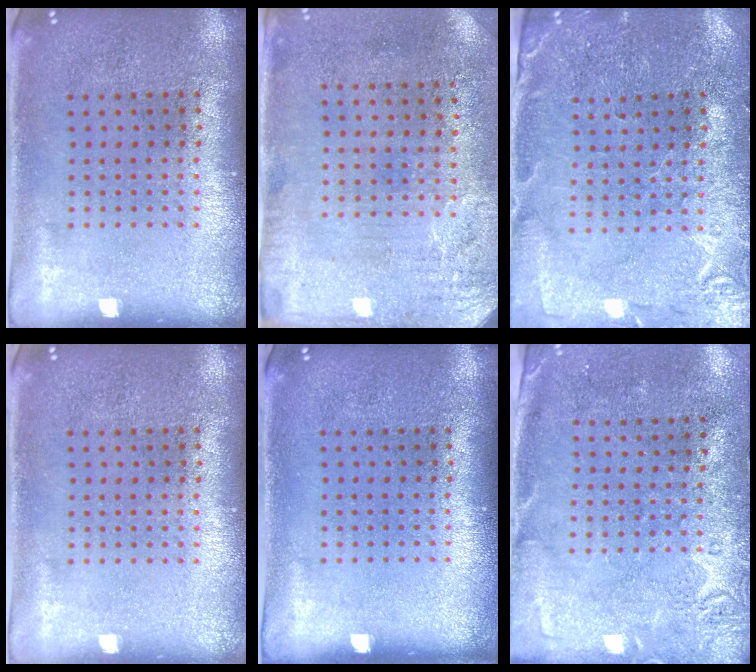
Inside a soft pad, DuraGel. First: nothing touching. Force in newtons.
{"total": 3.3, "press": 2.6, "slide": 2.0}
{"total": 0.5, "press": 0.5, "slide": 0.2}
{"total": 0.0}
{"total": 0.0}
{"total": 2.7, "press": 2.2, "slide": 1.7}